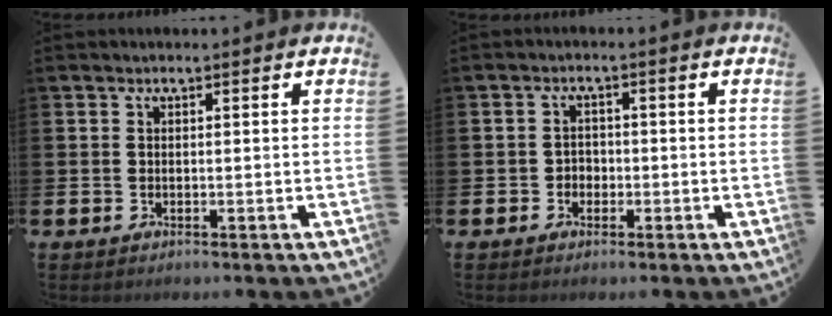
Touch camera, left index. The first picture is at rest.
{"total": 1.8, "force": [-0.8, 1.6, 0.4], "torque": [-0.009, 0.004, -0.020]}